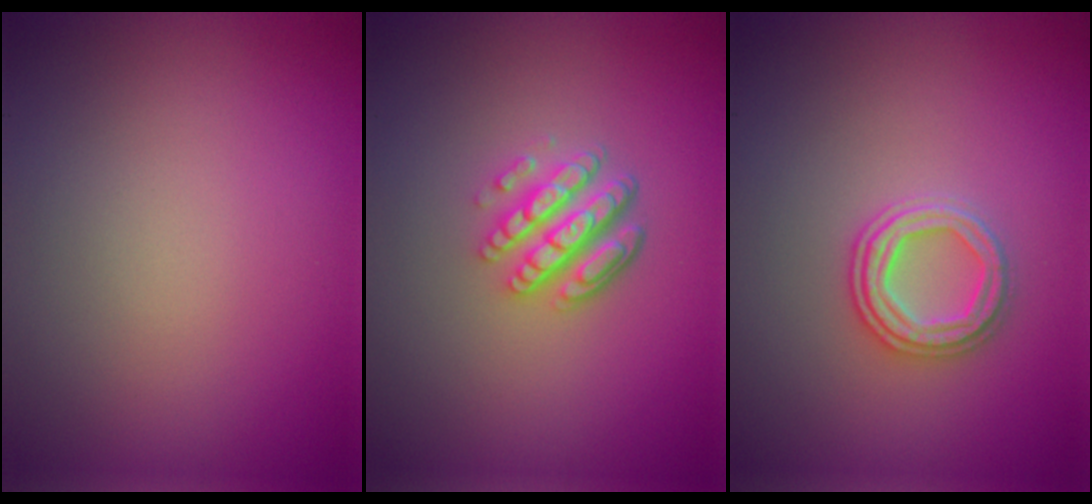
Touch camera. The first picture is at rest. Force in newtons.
{"total": 4.3, "press": 3.3, "slide": 2.7}
{"total": 2.8, "press": 2.7, "slide": 0.8}